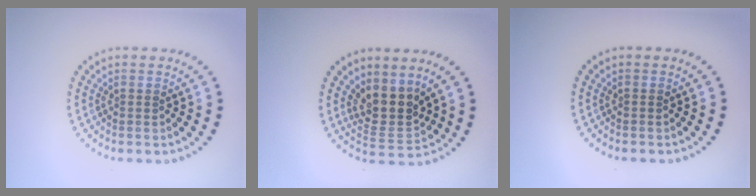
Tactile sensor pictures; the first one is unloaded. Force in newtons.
{"total": 3.5, "press": 2.7, "slide": 2.3}
{"total": 0.0}